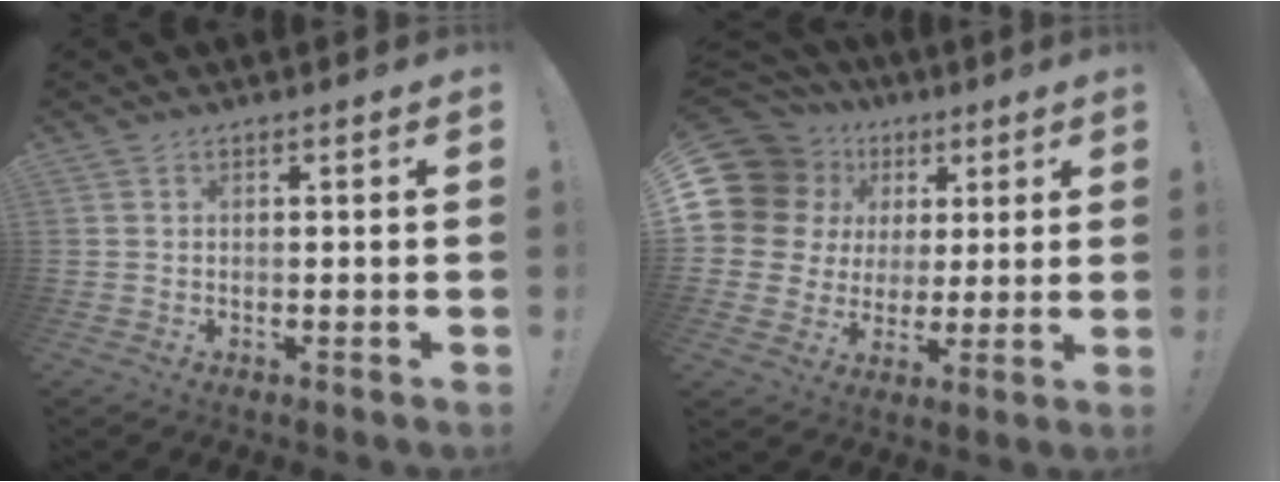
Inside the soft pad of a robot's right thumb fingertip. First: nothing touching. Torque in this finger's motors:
{"motor_torque": [2.22, 2.79, 0.59, -0.34, 0.38]}